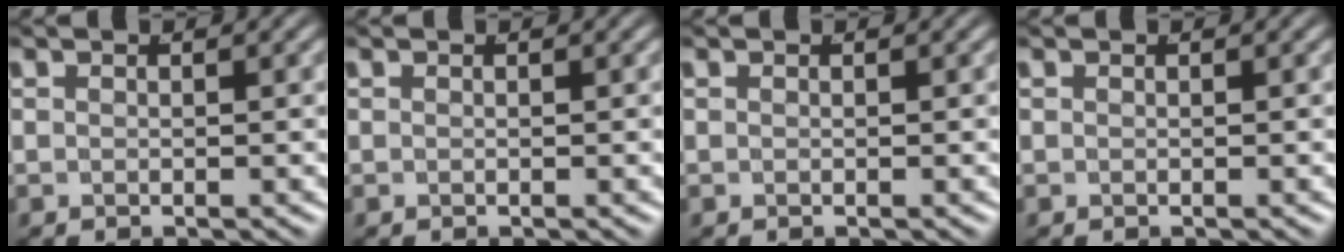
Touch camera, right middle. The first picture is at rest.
{"total": 0.0}
{"total": 0.0}
{"total": 0.0}